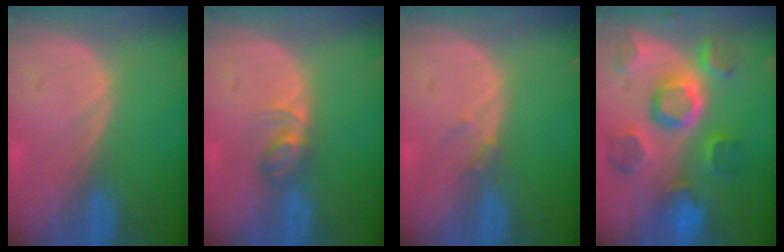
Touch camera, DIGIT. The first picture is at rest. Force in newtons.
{"total": 3.3, "press": 3.2, "slide": 0.4}
{"total": 1.3, "press": 1.1, "slide": 0.7}
{"total": 11.3, "press": 10.1, "slide": 5.1}